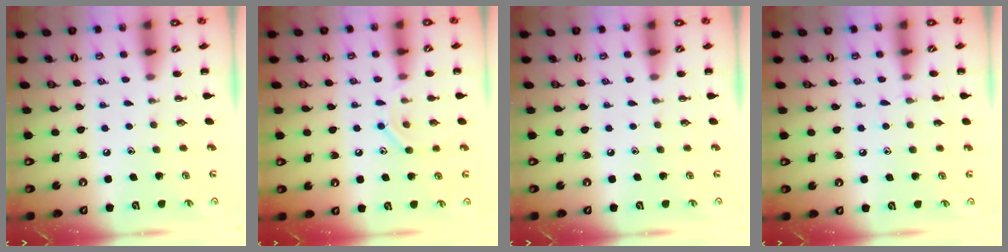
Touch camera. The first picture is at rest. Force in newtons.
{"total": 8.5, "press": 8.3, "slide": 1.6}
{"total": 0.0}
{"total": 5.5, "press": 5.3, "slide": 1.6}